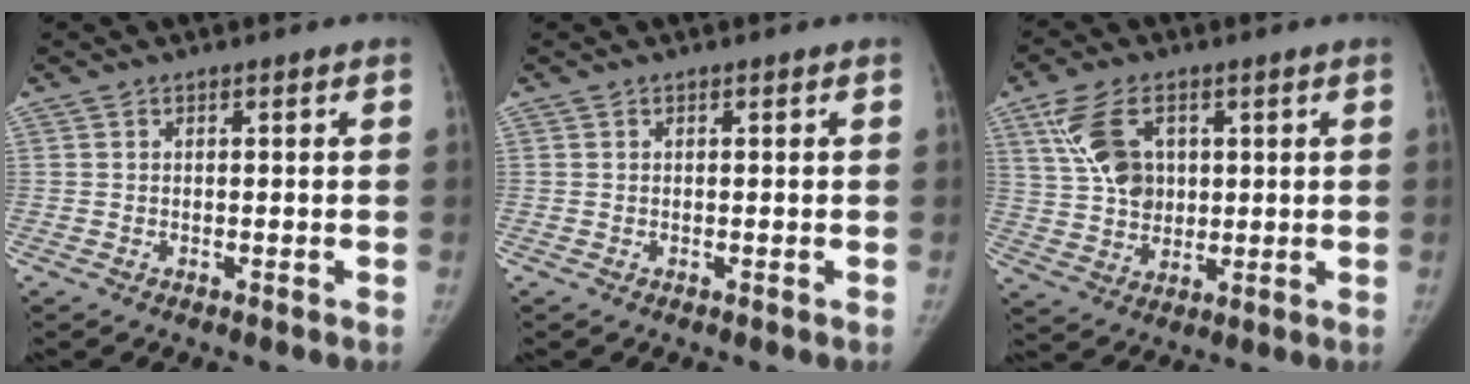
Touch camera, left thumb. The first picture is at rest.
{"total": 0.0}
{"total": 10.5, "force": [3.7, 7.2, 6.6], "torque": [-0.106, -0.008, 0.076]}